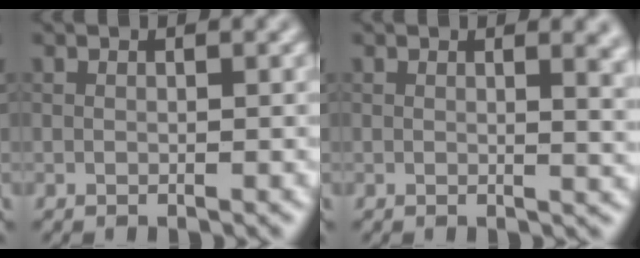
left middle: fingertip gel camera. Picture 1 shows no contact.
{"total": 3.2, "force": [1.4, 1.3, 2.6], "torque": [-0.020, 0.001, 0.017]}